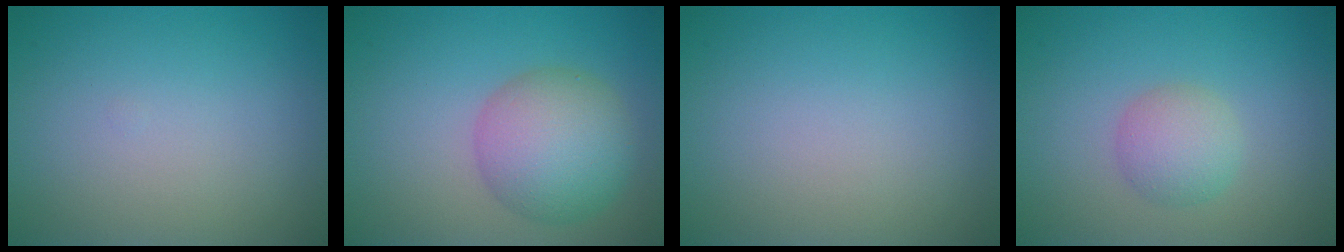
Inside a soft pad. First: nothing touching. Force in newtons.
{"total": 6.3, "press": 6.3, "slide": 0.1}
{"total": 0.0}
{"total": 2.7, "press": 2.7, "slide": 0.1}